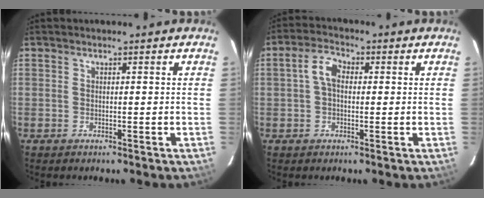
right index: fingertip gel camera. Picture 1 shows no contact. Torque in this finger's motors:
{"motor_torque": [0.25, 0.03, 0.30, 0.05]}